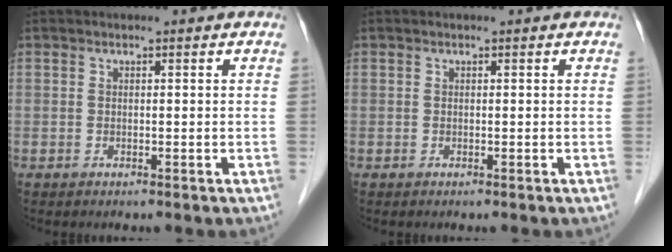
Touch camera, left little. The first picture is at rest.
{"total": 0.0}